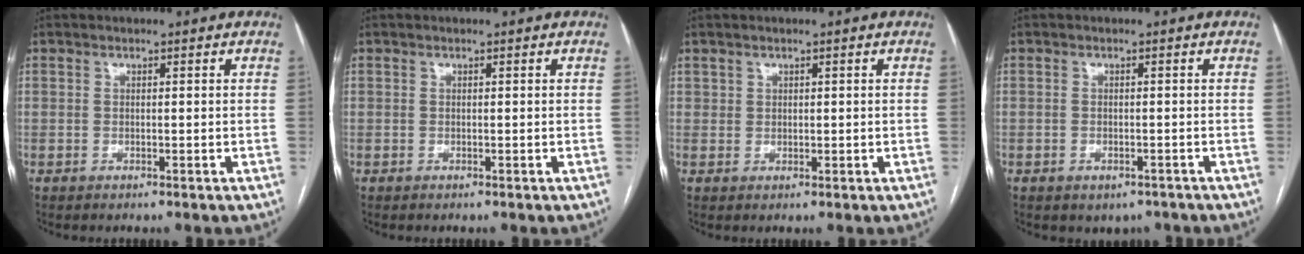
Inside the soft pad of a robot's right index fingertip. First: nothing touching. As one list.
[{"total": 0.0}, {"total": 1.1, "force": [0.5, 0.9, 0.2], "torque": [0.006, -0.002, 0.006]}, {"total": 3.1, "force": [-2.3, 1.8, 1.0], "torque": [-0.009, 0.005, -0.023]}]